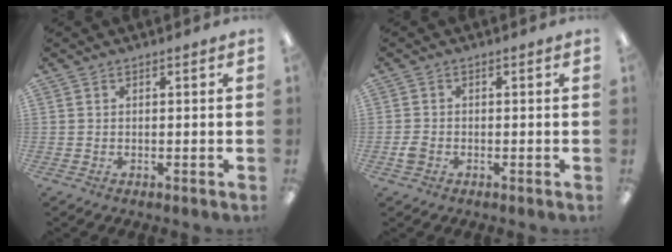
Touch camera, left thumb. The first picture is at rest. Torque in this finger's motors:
{"motor_torque": [-0.22, 0.28, -0.13, 0.12, 0.00]}